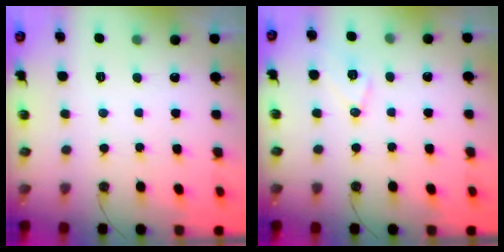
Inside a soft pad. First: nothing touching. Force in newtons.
{"total": 9.3, "press": 8.6, "slide": 3.6}